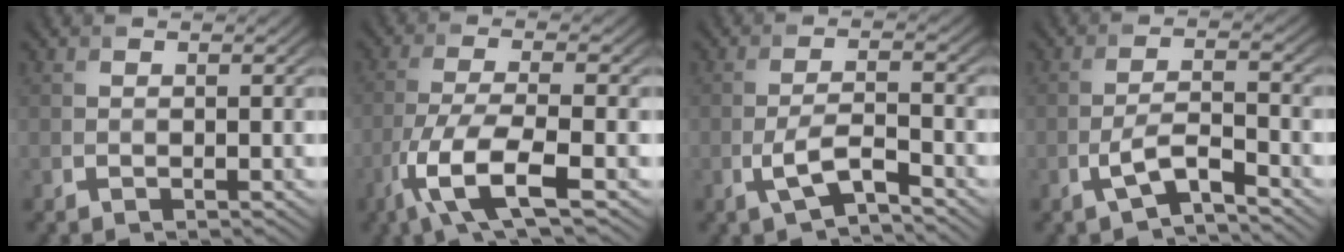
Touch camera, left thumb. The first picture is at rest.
{"total": 8.6, "force": [-4.3, 2.1, 7.2], "torque": [-0.146, -0.003, -0.098]}
{"total": 4.5, "force": [-2.5, 1.2, 3.6], "torque": [-0.079, 0.001, -0.052]}
{"total": 4.4, "force": [-2.7, 1.1, 3.3], "torque": [-0.072, 0.004, -0.058]}